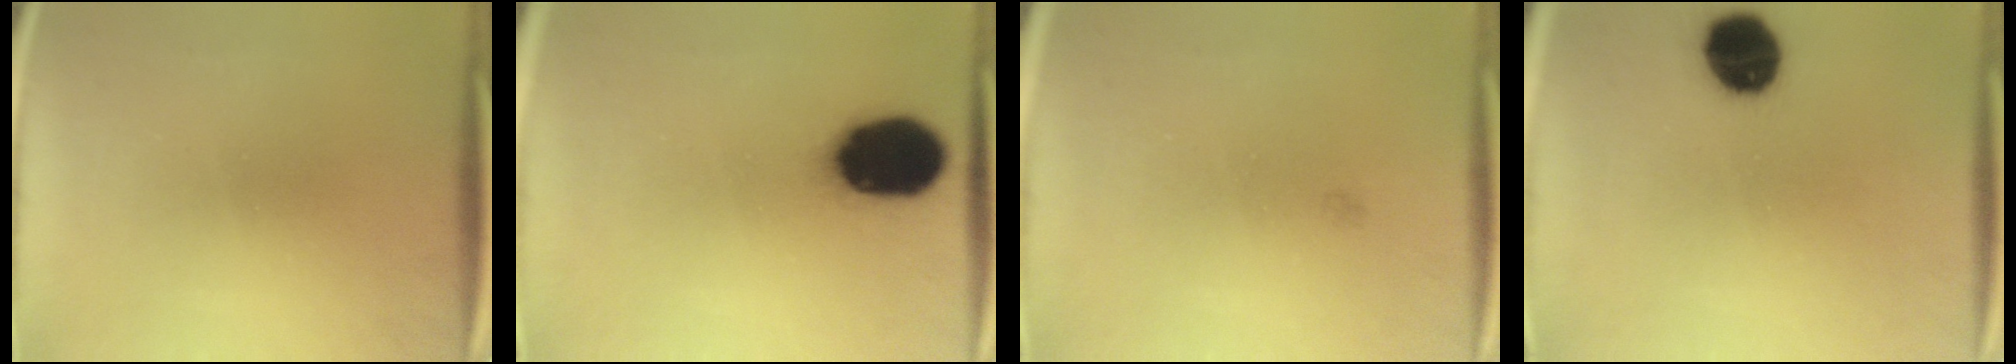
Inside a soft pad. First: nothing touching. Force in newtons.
{"total": 18.9}
{"total": 0.6}
{"total": 12.3}